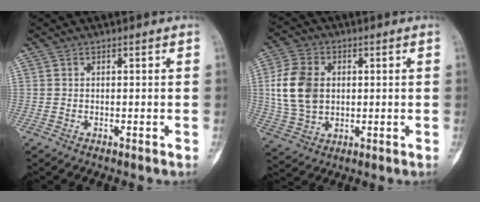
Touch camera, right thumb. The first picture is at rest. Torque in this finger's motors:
{"motor_torque": [-0.55, 1.04, 1.09, 0.16, 0.12]}